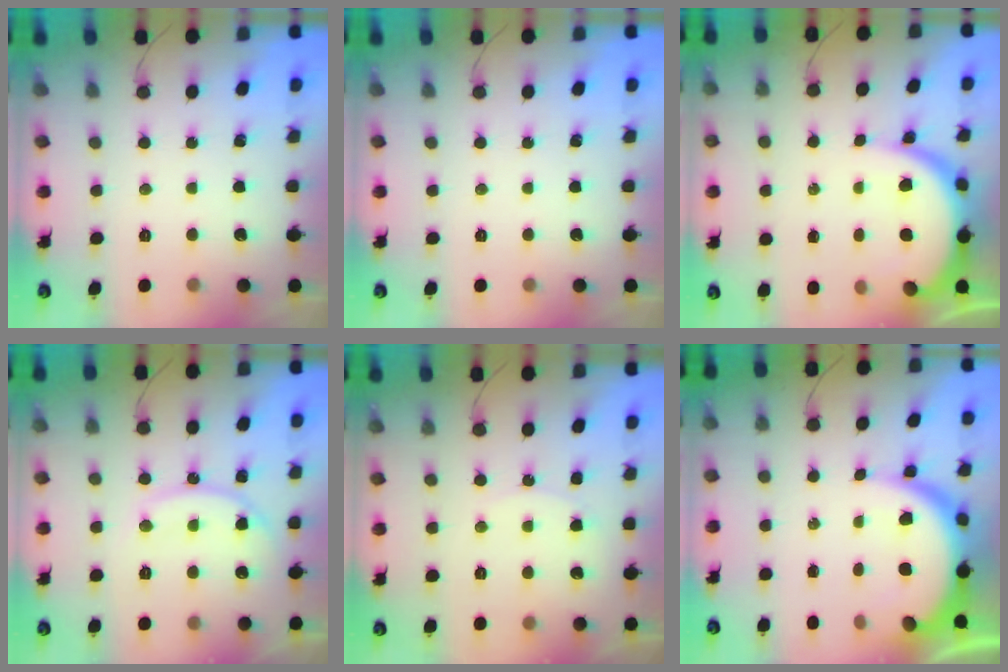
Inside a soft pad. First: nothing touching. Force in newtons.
{"total": 0.0}
{"total": 9.8, "press": 9.7, "slide": 0.7}
{"total": 13.0, "press": 13.0, "slide": 0.9}
{"total": 6.7, "press": 6.7, "slide": 0.6}
{"total": 10.2, "press": 10.2, "slide": 1.0}